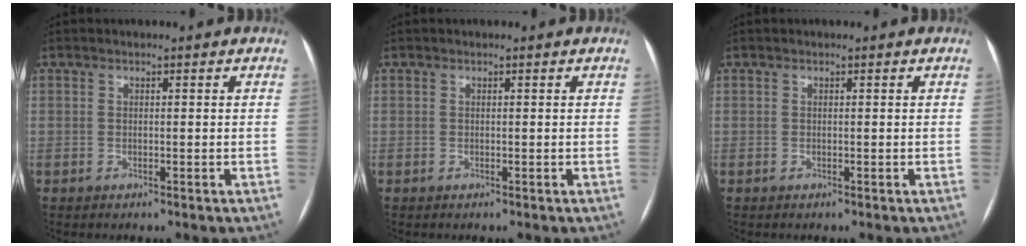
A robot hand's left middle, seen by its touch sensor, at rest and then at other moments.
{"total": 0.0}
{"total": 0.0}